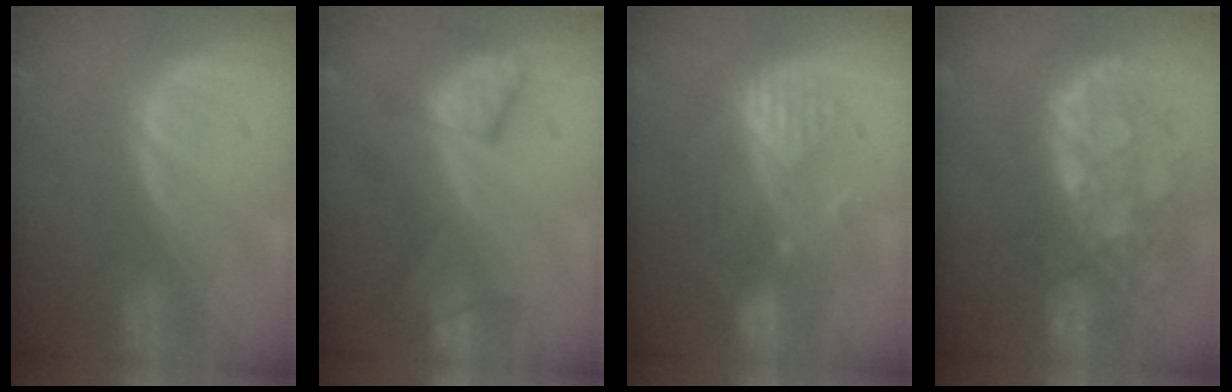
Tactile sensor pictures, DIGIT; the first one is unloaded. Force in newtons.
{"total": 8.1, "press": 7.6, "slide": 2.7}
{"total": 8.9, "press": 7.7, "slide": 4.5}
{"total": 11.2, "press": 9.6, "slide": 5.6}